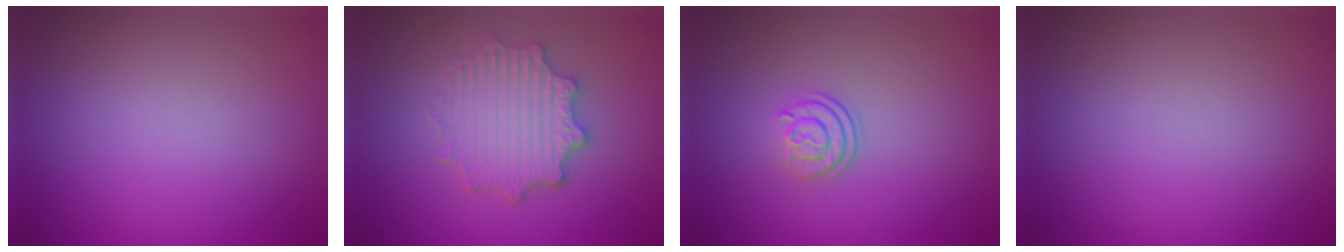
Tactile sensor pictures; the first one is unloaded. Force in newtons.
{"total": 4.5, "press": 3.6, "slide": 2.6}
{"total": 2.3, "press": 1.7, "slide": 1.6}
{"total": 0.0}